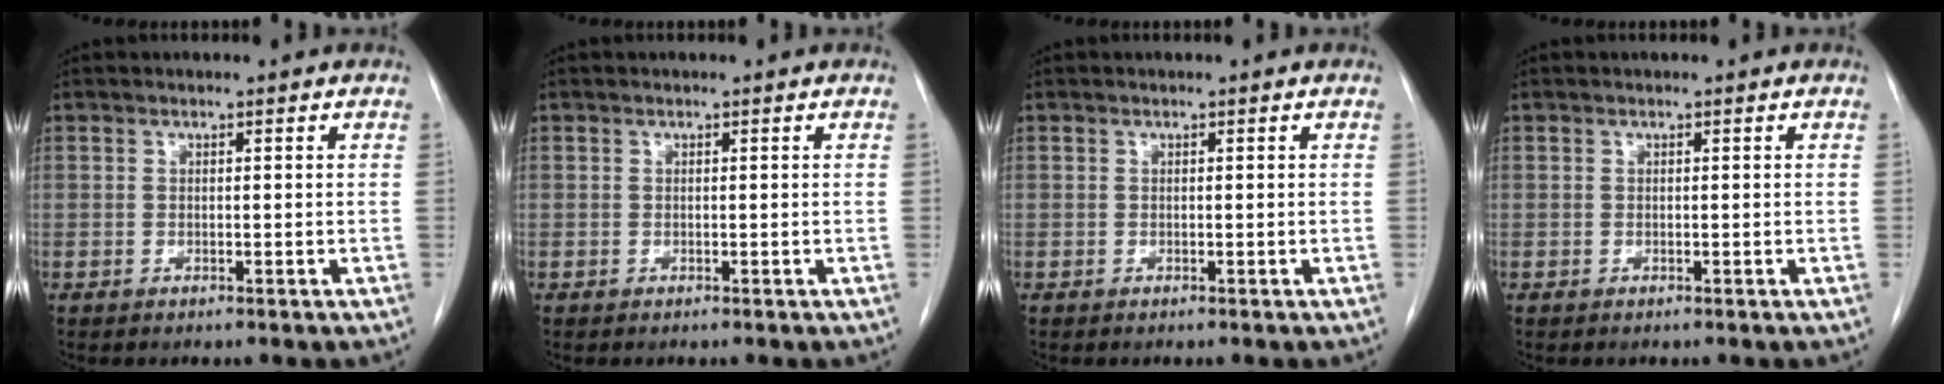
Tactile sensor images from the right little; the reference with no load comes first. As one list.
[{"total": 0.0}, {"total": 0.0}, {"total": 0.0}]